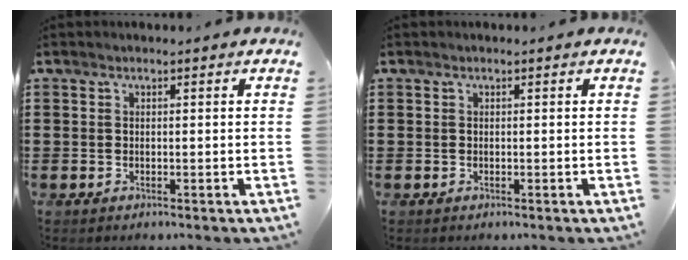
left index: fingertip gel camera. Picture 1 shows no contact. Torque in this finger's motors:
{"motor_torque": [-0.02, 0.00, 0.00, 0.00]}